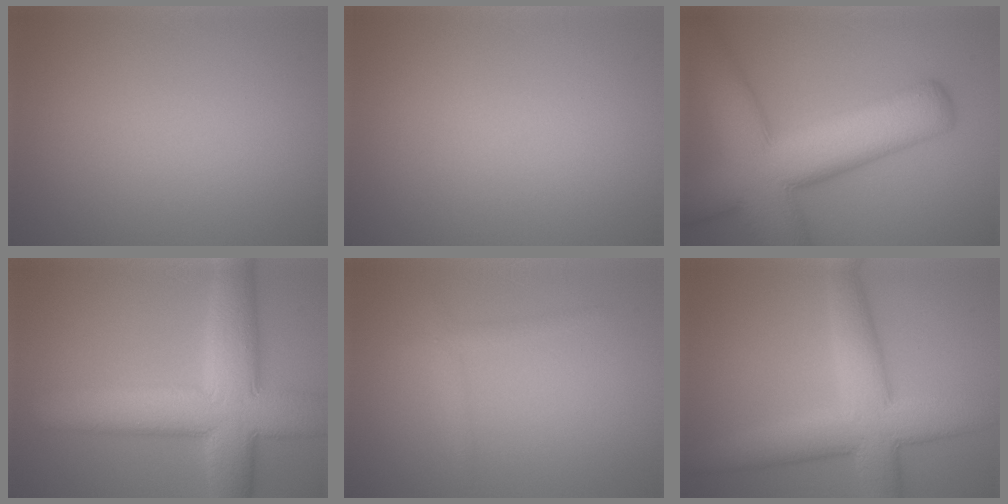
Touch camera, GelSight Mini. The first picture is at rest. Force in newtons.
{"total": 0.0}
{"total": 13.5, "press": 13.5, "slide": 0.6}
{"total": 10.8, "press": 10.8, "slide": 0.6}
{"total": 1.2, "press": 1.2, "slide": 0.1}
{"total": 7.9, "press": 7.9, "slide": 0.6}